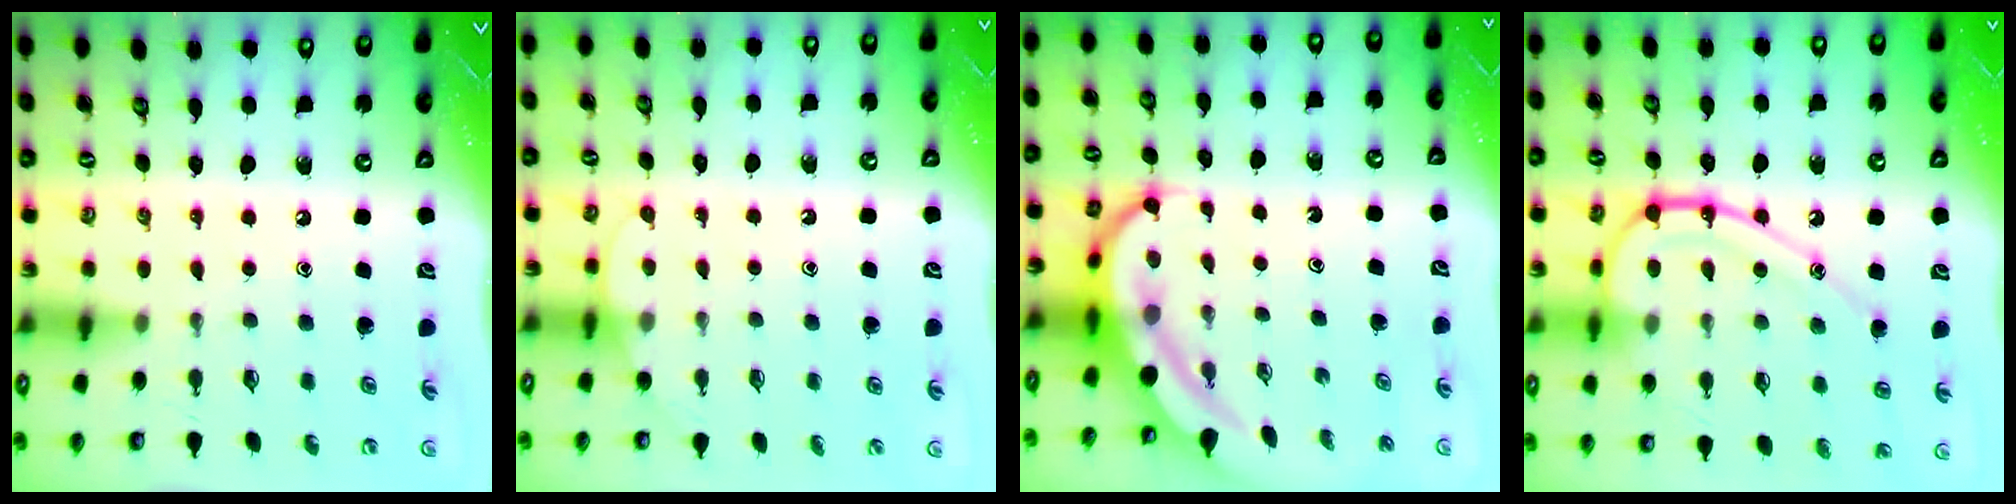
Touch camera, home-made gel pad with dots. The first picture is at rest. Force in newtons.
{"total": 4.1, "press": 4.1, "slide": 0.4}
{"total": 9.2, "press": 9.1, "slide": 0.9}
{"total": 16.0, "press": 16.0, "slide": 1.3}